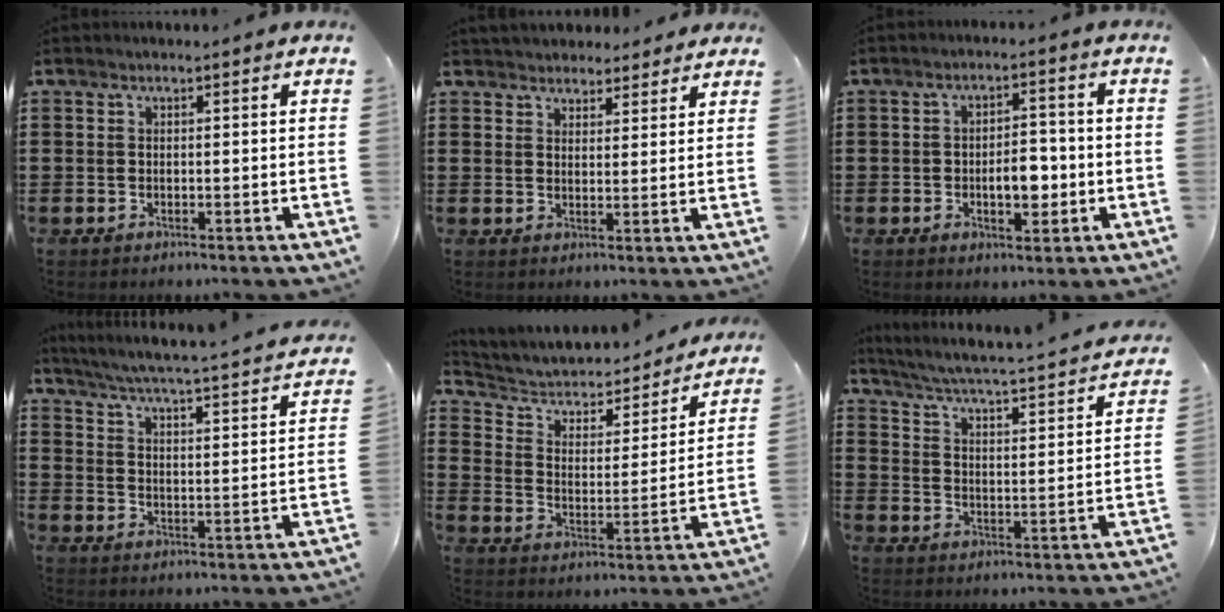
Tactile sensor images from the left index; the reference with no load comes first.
{"total": 3.3, "force": [3.1, 1.1, -0.3], "torque": [-0.005, -0.002, 0.060]}
{"total": 5.4, "force": [-1.1, 2.9, 4.5], "torque": [-0.066, 0.001, -0.025]}
{"total": 4.4, "force": [4.0, -0.6, 1.8], "torque": [-0.056, -0.038, 0.058]}
{"total": 3.8, "force": [3.1, 2.0, 1.0], "torque": [-0.044, -0.026, 0.043]}
{"total": 2.9, "force": [2.5, -0.3, 1.5], "torque": [-0.047, -0.034, 0.029]}